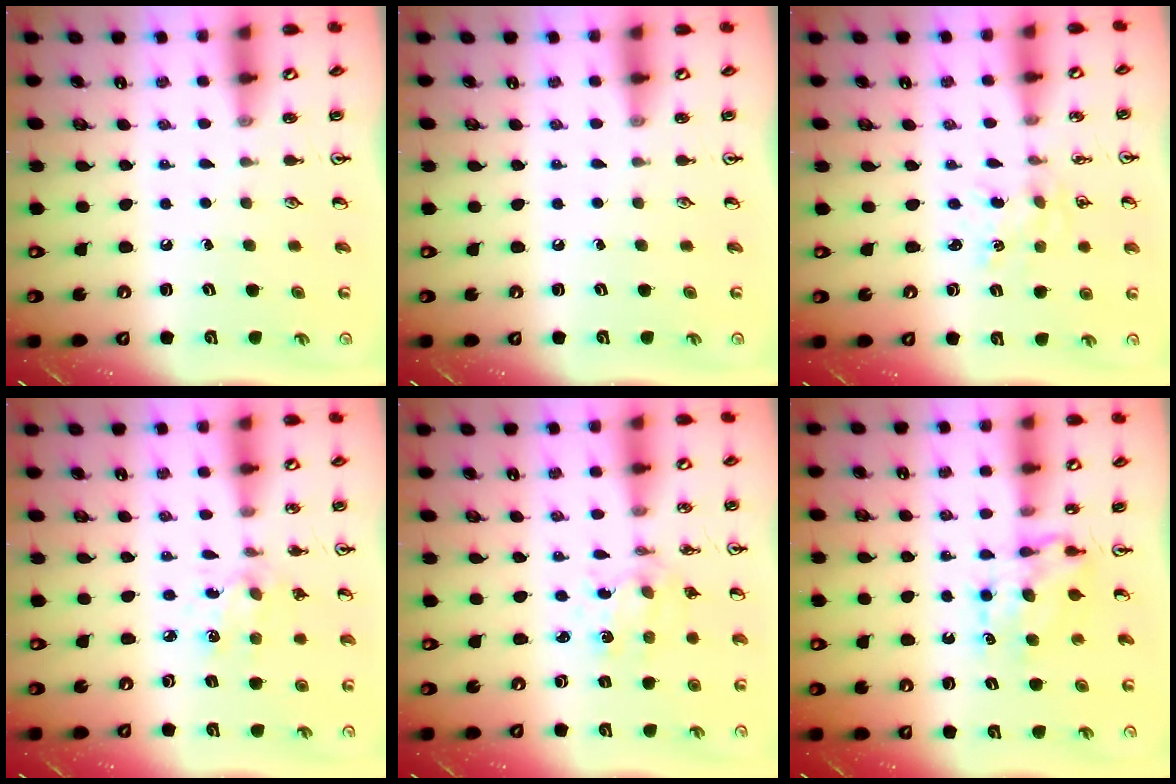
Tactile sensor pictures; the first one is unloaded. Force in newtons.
{"total": 0.0}
{"total": 0.5, "press": 0.5, "slide": 0.1}
{"total": 3.0, "press": 2.9, "slide": 0.7}
{"total": 2.7, "press": 2.7, "slide": 0.3}
{"total": 6.9, "press": 6.9, "slide": 0.5}